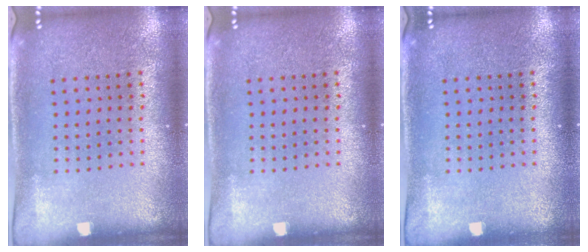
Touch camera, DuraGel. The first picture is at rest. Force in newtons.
{"total": 0.0}
{"total": 0.0}